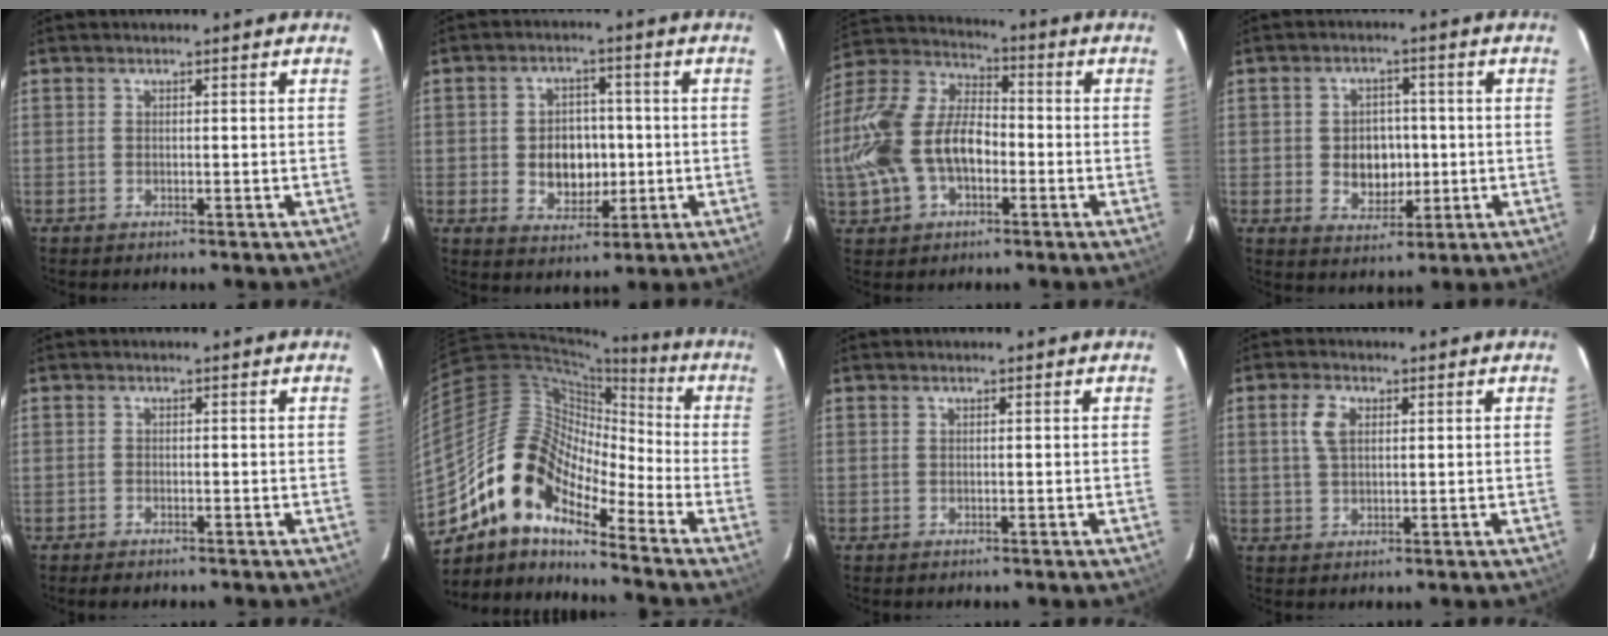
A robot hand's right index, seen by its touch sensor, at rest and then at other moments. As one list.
[{"total": 7.9, "force": [-0.8, 6.2, 4.8], "torque": [-0.097, 0.010, 0.000]}, {"total": 19.0, "force": [-4.2, 11.8, 14.2], "torque": [-0.323, 0.016, -0.076]}, {"total": 6.8, "force": [-0.6, 5.5, 3.9], "torque": [-0.078, 0.009, 0.003]}, {"total": 1.5, "force": [-1.4, 0.5, 0.4], "torque": [-0.015, -0.003, -0.026]}, {"total": 14.2, "force": [-10.0, 5.9, 8.1], "torque": [-0.132, 0.011, -0.207]}, {"total": 0.0}, {"total": 4.3, "force": [1.3, 2.5, 3.2], "torque": [-0.064, 0.008, 0.026]}]